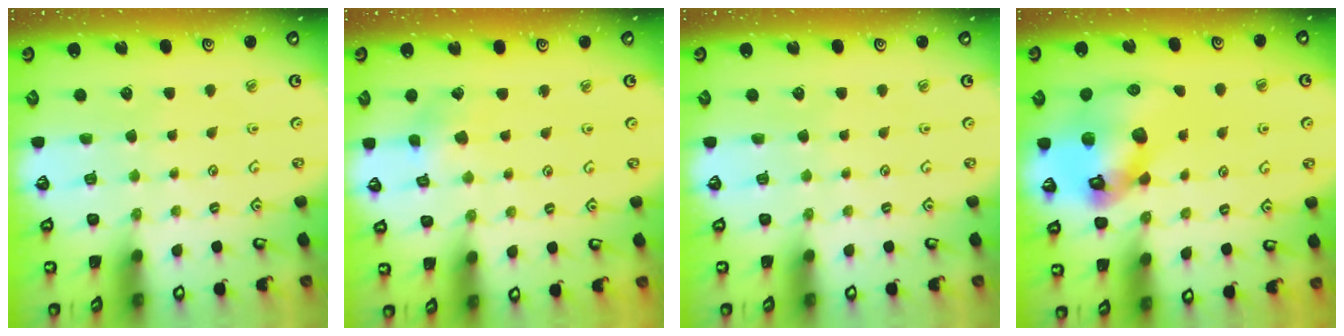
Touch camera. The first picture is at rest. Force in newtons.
{"total": 2.7, "press": 2.7, "slide": 0.3}
{"total": 0.0}
{"total": 17.4, "press": 17.2, "slide": 2.5}